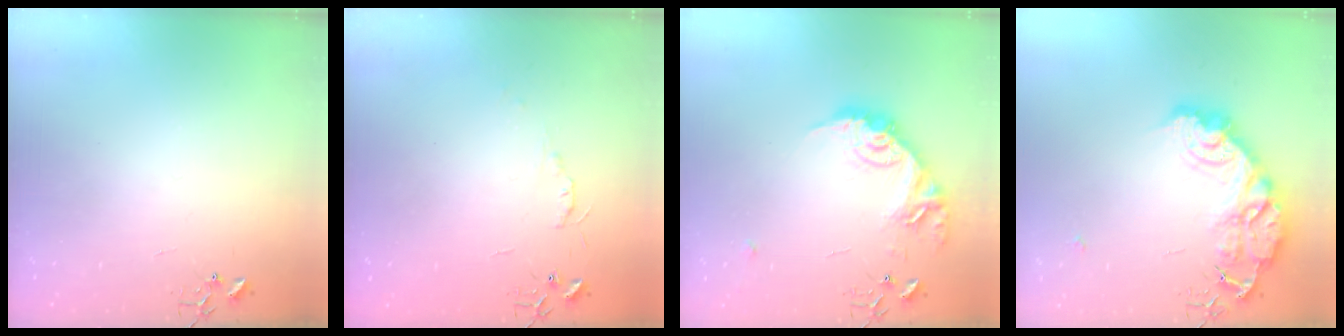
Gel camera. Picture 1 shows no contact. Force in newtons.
{"total": 4.8, "press": 4.8, "slide": 0.7}
{"total": 17.6, "press": 17.6, "slide": 0.8}
{"total": 25.5, "press": 25.4, "slide": 2.1}